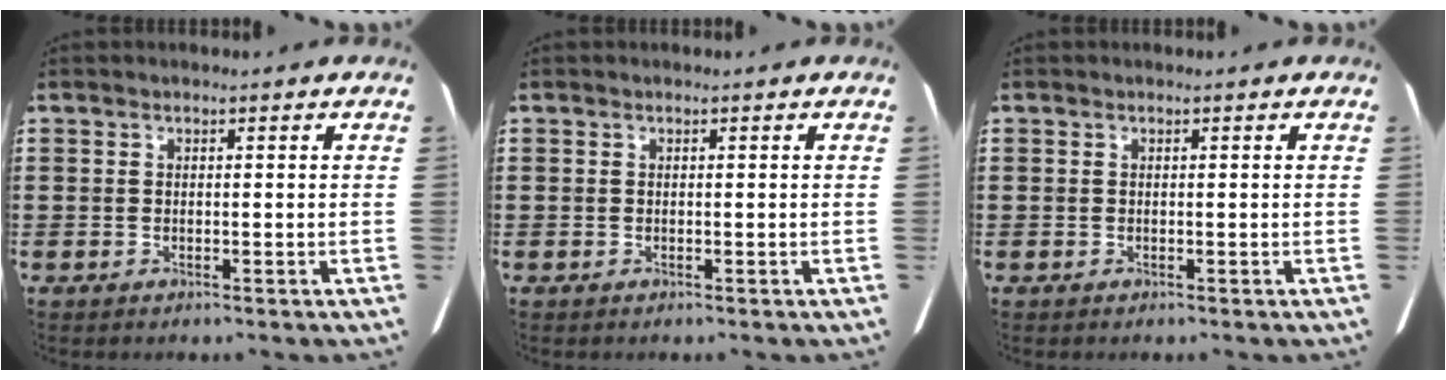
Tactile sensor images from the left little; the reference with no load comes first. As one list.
[{"total": 0.0}, {"total": 0.0}]